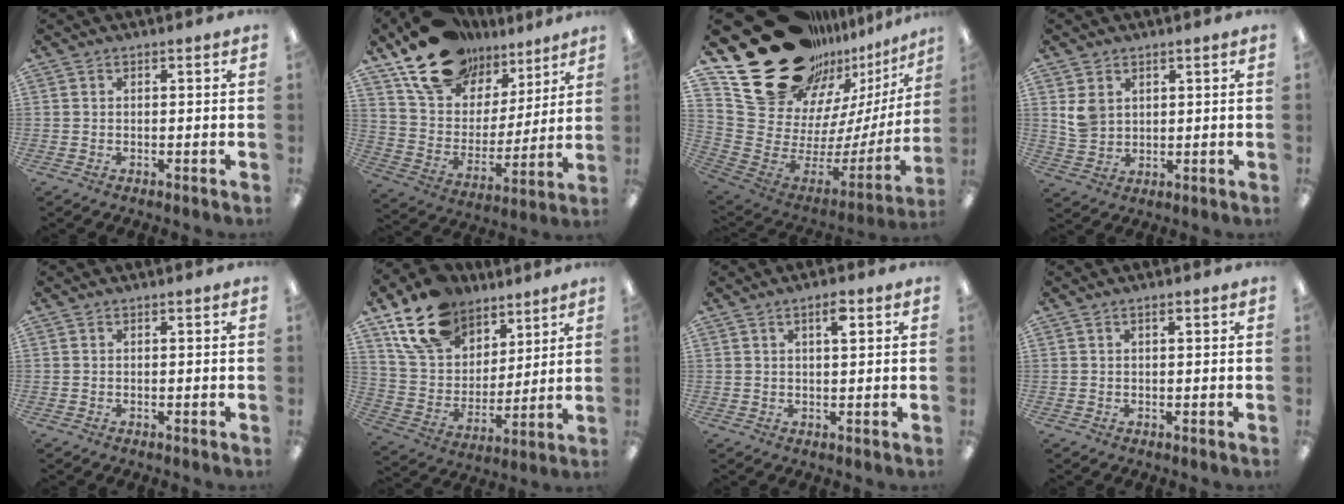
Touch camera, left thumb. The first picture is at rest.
{"total": 18.7, "force": [13.7, 10.8, 6.6], "torque": [-0.125, -0.084, 0.253]}
{"total": 26.4, "force": [18.5, 14.5, 12.1], "torque": [-0.174, -0.157, 0.383]}
{"total": 5.5, "force": [2.4, 4.4, 2.2], "torque": [-0.043, 0.003, 0.048]}
{"total": 0.0}
{"total": 17.6, "force": [12.1, 11.0, 6.6], "torque": [-0.133, -0.062, 0.230]}
{"total": 3.8, "force": [2.0, 1.0, 3.0], "torque": [-0.050, -0.002, 0.030]}
{"total": 1.0, "force": [0.6, 0.3, 0.7], "torque": [-0.016, 0.002, 0.010]}